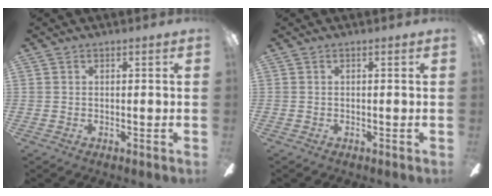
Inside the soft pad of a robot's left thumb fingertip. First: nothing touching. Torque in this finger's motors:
{"motor_torque": [0.00, 0.00, -0.03, 0.02, 0.00]}